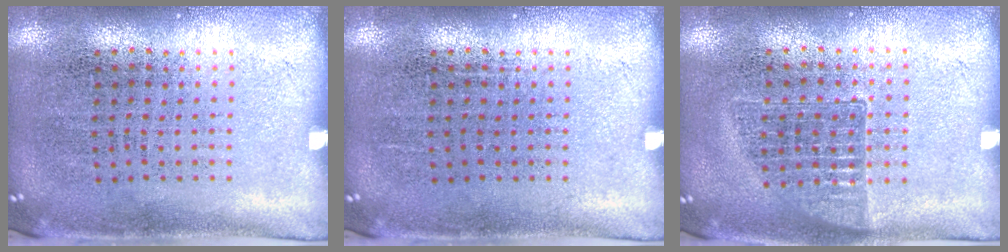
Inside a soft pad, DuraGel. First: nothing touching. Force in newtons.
{"total": 0.0}
{"total": 1.0, "press": 0.9, "slide": 0.4}